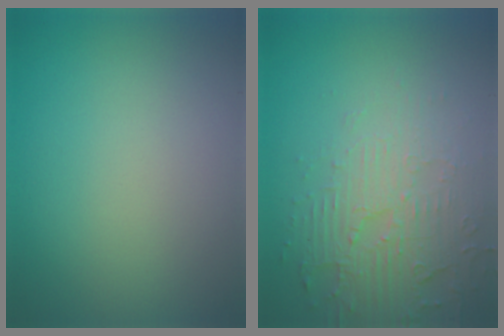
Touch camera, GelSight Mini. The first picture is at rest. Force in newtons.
{"total": 5.5, "press": 3.6, "slide": 4.1}